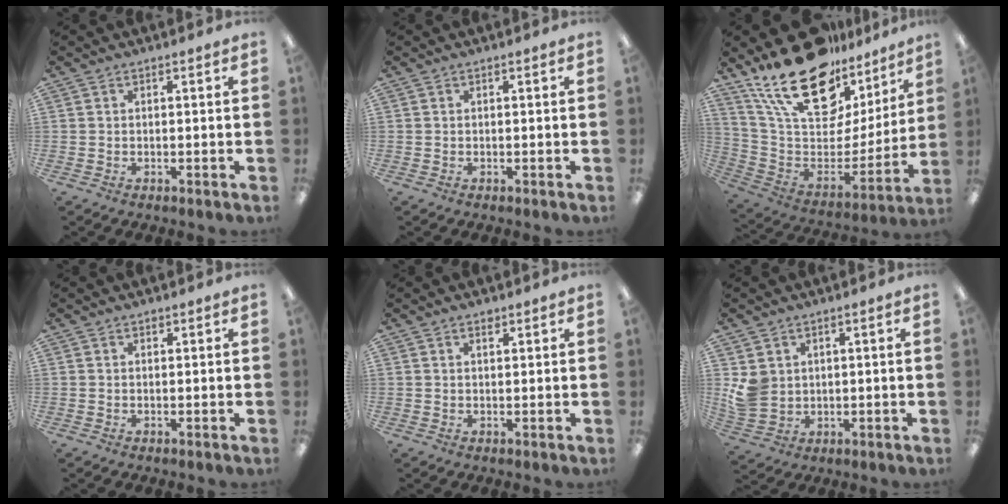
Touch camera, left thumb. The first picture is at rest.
{"total": 0.0}
{"total": 25.9, "force": [18.5, 12.1, 13.6], "torque": [-0.236, -0.112, 0.334]}
{"total": 0.5, "force": [0.4, 0.2, 0.1], "torque": [-0.003, 0.000, 0.009]}
{"total": 1.3, "force": [1.1, 0.5, 0.7], "torque": [-0.007, -0.004, 0.018]}
{"total": 5.7, "force": [1.8, 5.0, 2.1], "torque": [-0.047, 0.000, 0.040]}